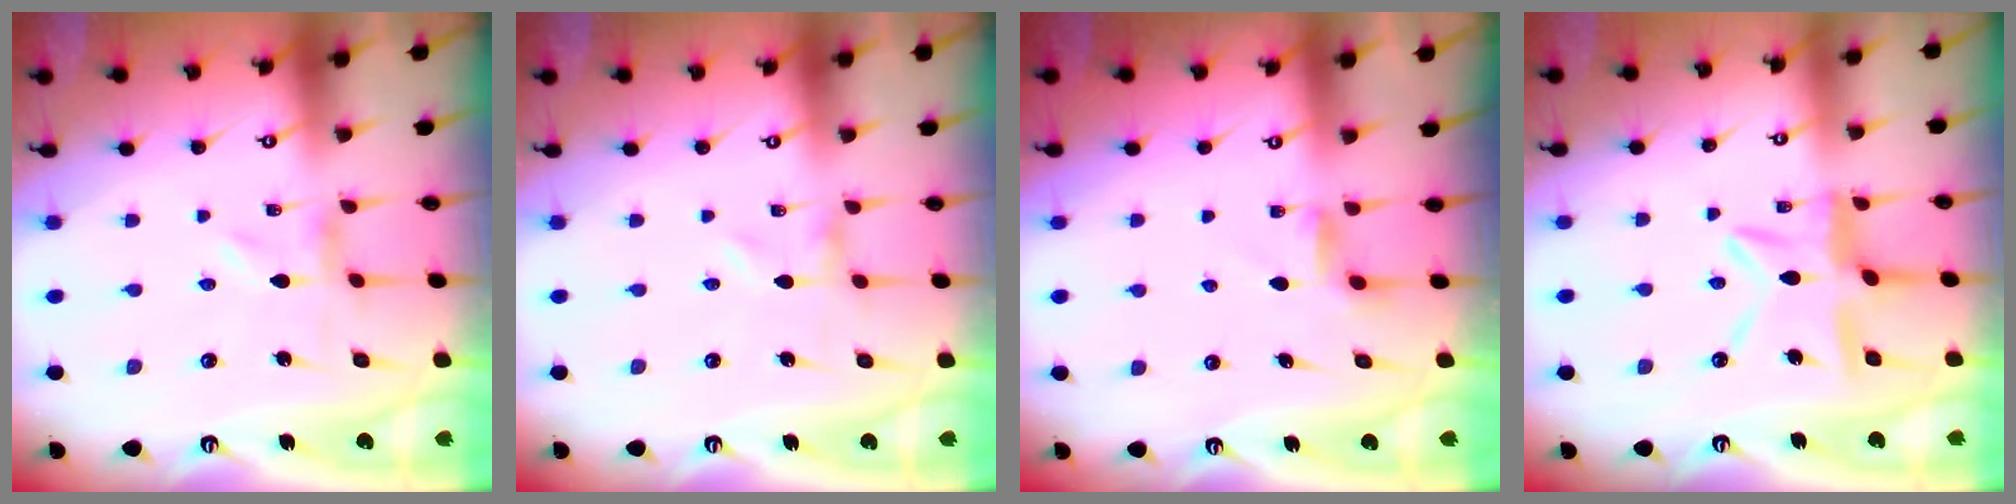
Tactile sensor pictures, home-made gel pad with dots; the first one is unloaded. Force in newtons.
{"total": 0.0}
{"total": 3.1, "press": 3.1, "slide": 0.4}
{"total": 10.7, "press": 10.7, "slide": 1.1}